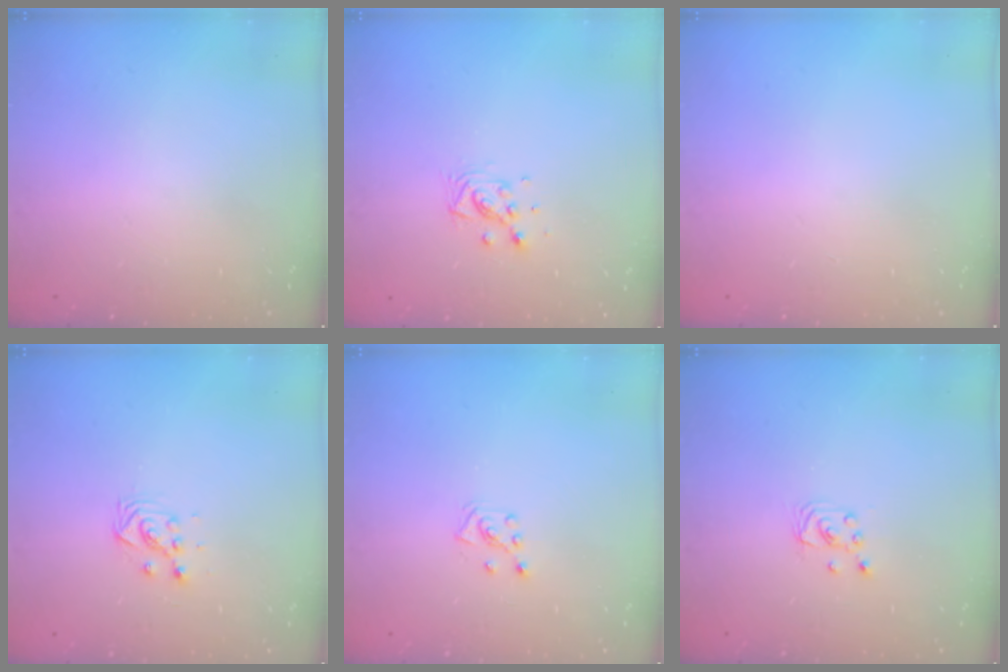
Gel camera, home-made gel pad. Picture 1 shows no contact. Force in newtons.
{"total": 6.7, "press": 6.3, "slide": 2.3}
{"total": 0.0}
{"total": 3.5, "press": 3.5, "slide": 0.4}
{"total": 3.8, "press": 3.8, "slide": 0.4}
{"total": 2.0, "press": 2.0, "slide": 0.2}